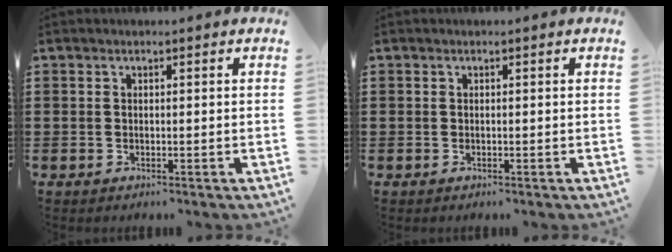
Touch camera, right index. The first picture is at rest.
{"total": 0.0}